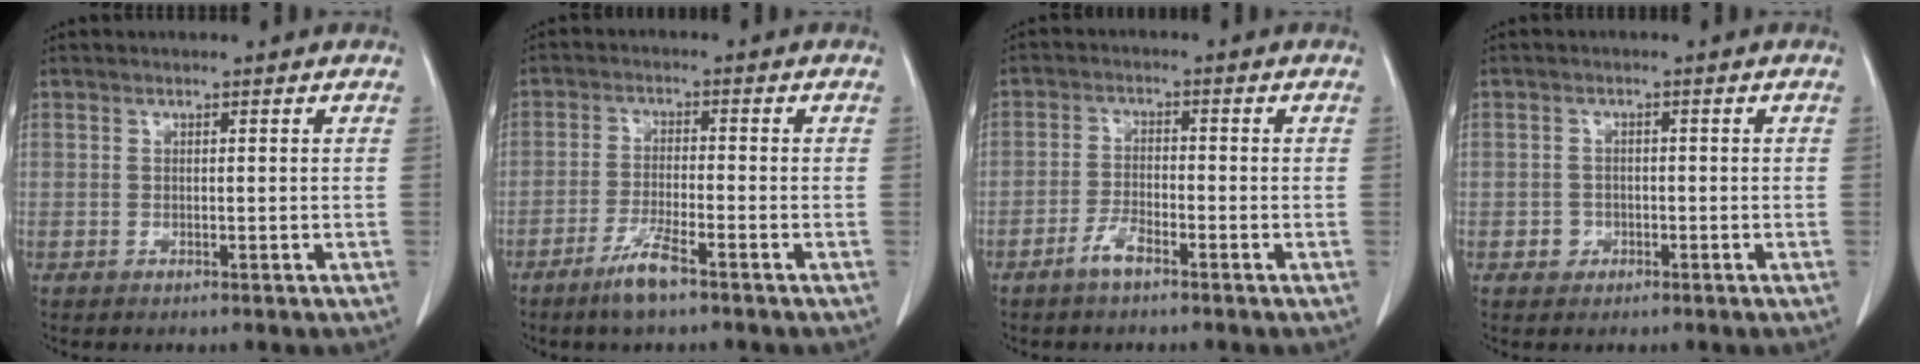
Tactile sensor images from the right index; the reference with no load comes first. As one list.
[{"total": 5.2, "force": [-3.6, 0.4, 3.7], "torque": [-0.076, -0.006, -0.070]}, {"total": 3.4, "force": [-2.5, 0.9, 2.2], "torque": [-0.045, 0.003, -0.051]}, {"total": 2.1, "force": [-0.9, 1.9, 0.2], "torque": [0.003, 0.010, -0.015]}]